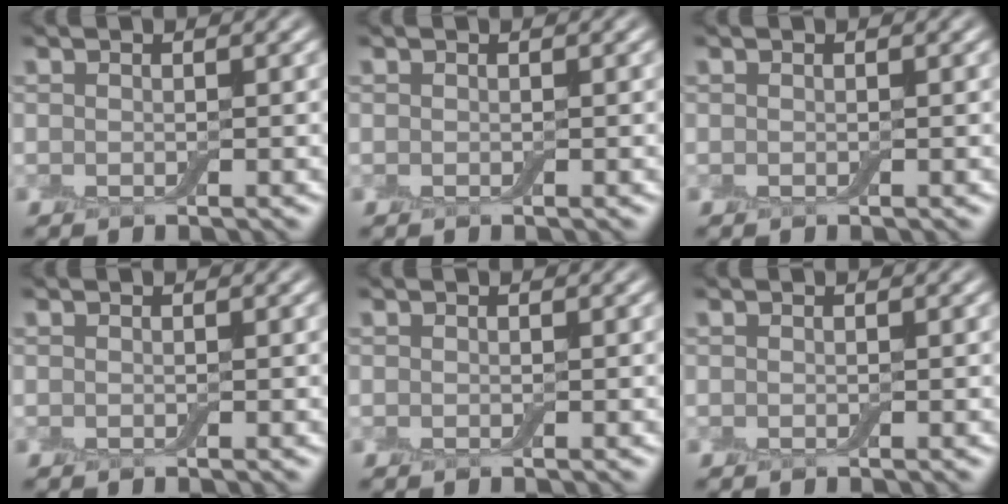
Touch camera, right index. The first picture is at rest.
{"total": 0.0}
{"total": 0.0}
{"total": 0.0}
{"total": 0.0}
{"total": 0.0}